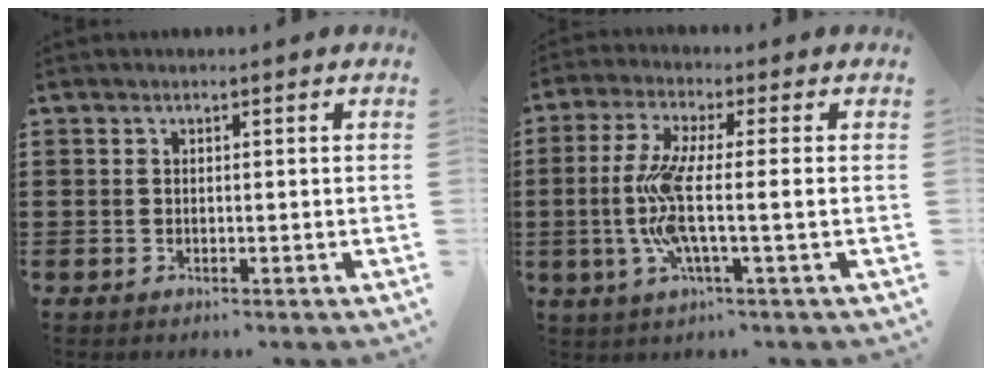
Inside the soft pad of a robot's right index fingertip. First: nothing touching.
{"total": 8.6, "force": [-1.0, 1.0, 8.5], "torque": [-0.191, -0.022, -0.030]}